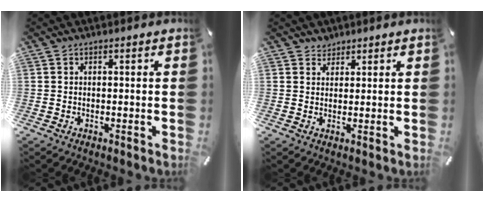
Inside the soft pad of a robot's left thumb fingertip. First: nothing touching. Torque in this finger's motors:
{"motor_torque": [0.09, 0.01, 0.01, -0.10, 0.00]}